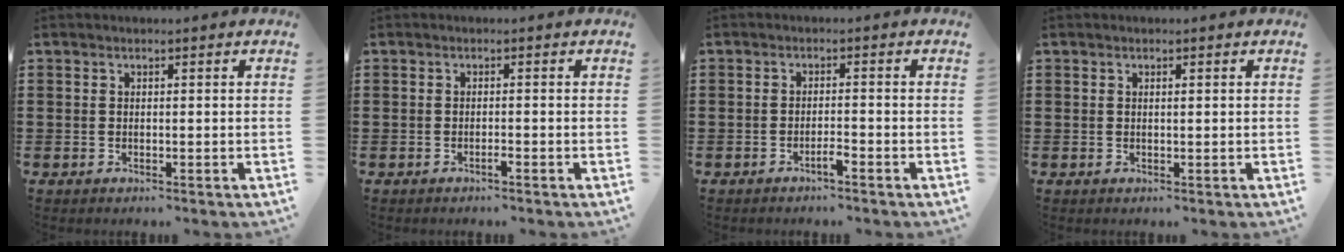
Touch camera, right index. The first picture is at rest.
{"total": 0.8, "force": [-0.6, 0.0, 0.5], "torque": [-0.010, -0.002, -0.011]}
{"total": 1.8, "force": [-1.4, 0.1, 1.1], "torque": [-0.020, -0.003, -0.024]}
{"total": 0.5, "force": [0.2, 0.1, 0.5], "torque": [-0.011, -0.001, 0.004]}